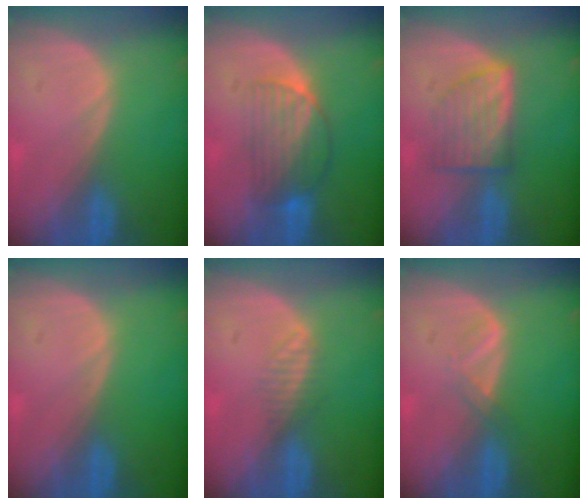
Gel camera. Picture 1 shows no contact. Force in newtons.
{"total": 6.5, "press": 5.9, "slide": 2.6}
{"total": 6.2, "press": 5.9, "slide": 1.9}
{"total": 0.0}
{"total": 2.0, "press": 1.8, "slide": 0.8}
{"total": 1.8, "press": 1.7, "slide": 0.3}